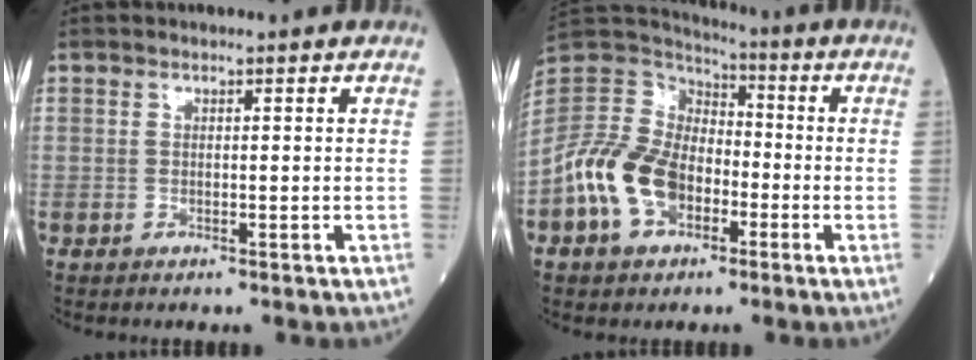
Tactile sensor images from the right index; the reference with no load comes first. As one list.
[{"total": 13.4, "force": [-4.9, 8.9, 8.8], "torque": [-0.201, 0.023, -0.093]}]